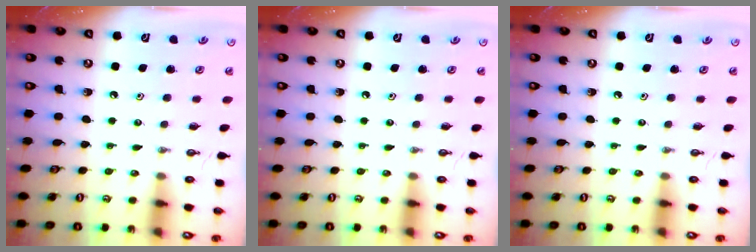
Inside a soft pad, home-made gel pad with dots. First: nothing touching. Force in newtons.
{"total": 0.0}
{"total": 0.0}